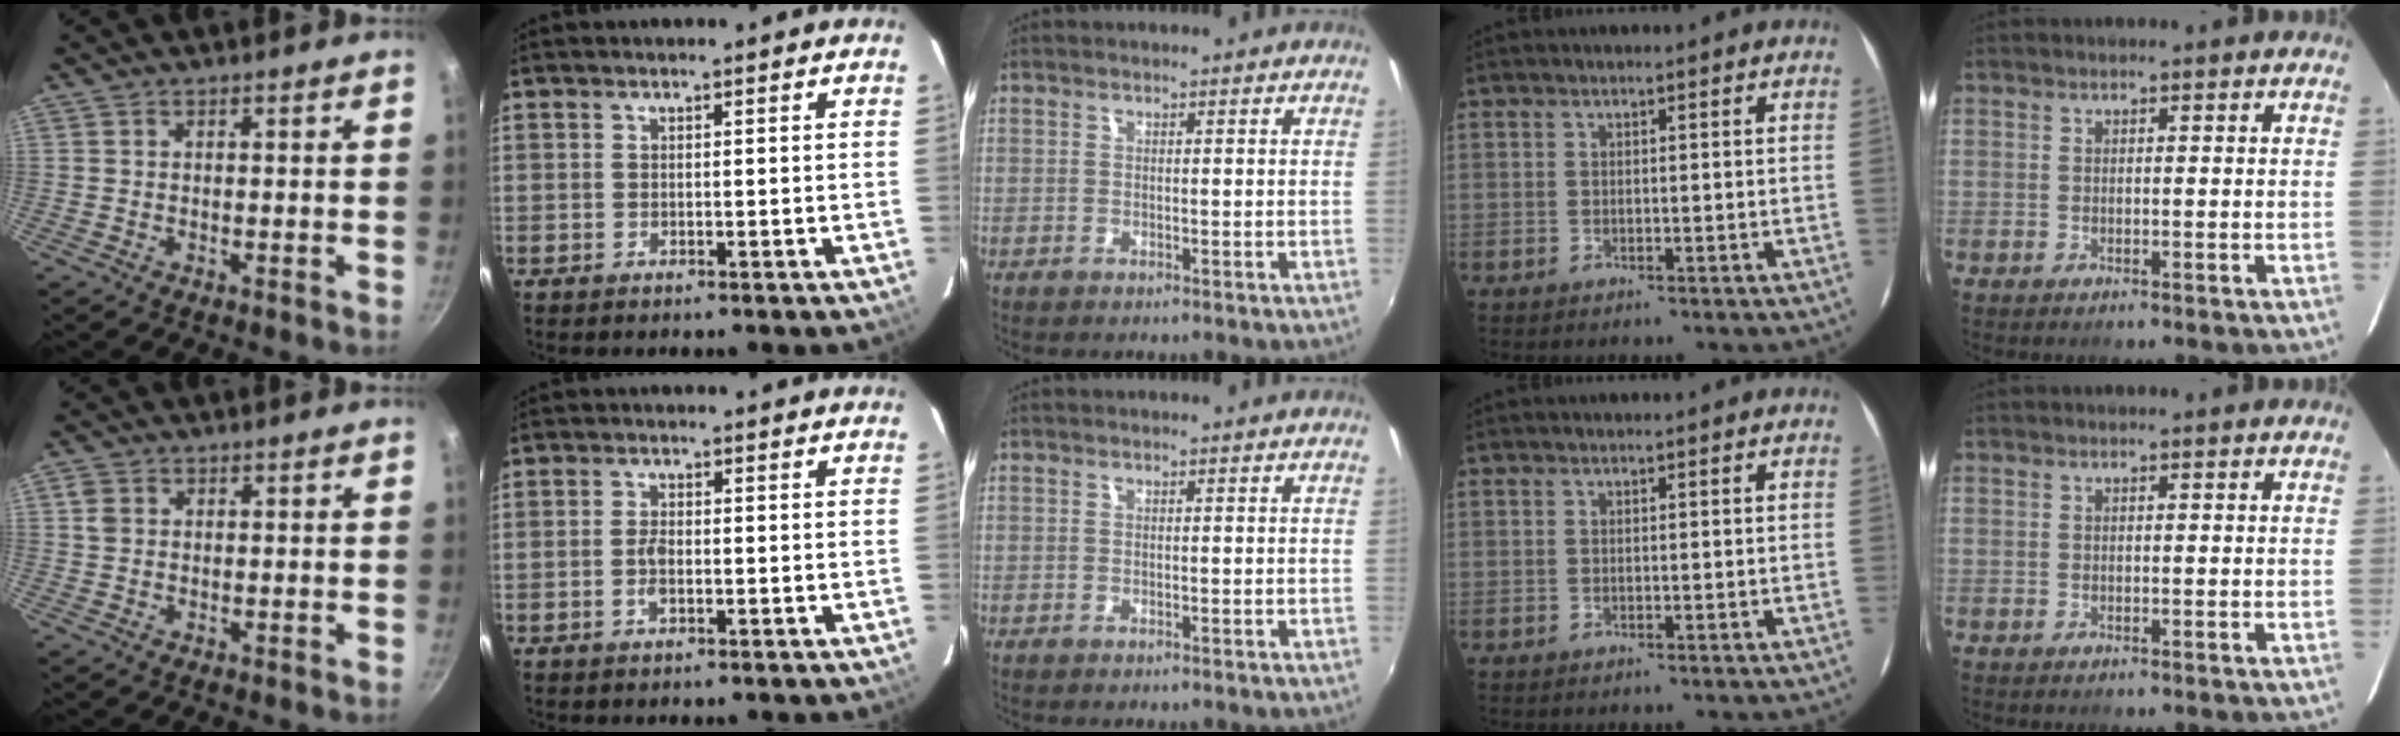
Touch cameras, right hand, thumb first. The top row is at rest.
{"thumb": {"total": 2.3, "force": [0.6, 1.9, 1.1], "torque": [-0.015, 0.003, 0.010]}, "index": {"total": 2.4, "force": [-0.7, 1.1, 2.0], "torque": [-0.044, 0.001, -0.014]}}